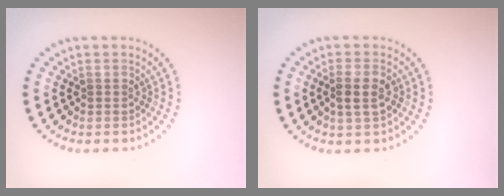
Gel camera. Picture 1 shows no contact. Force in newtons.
{"total": 2.5, "press": 2.5, "slide": 0.4}